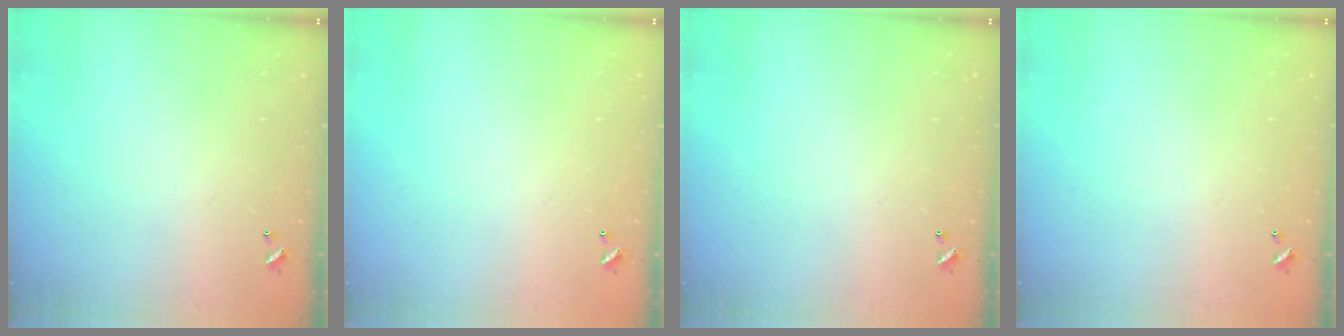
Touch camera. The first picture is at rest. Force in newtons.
{"total": 0.0}
{"total": 0.0}
{"total": 0.0}